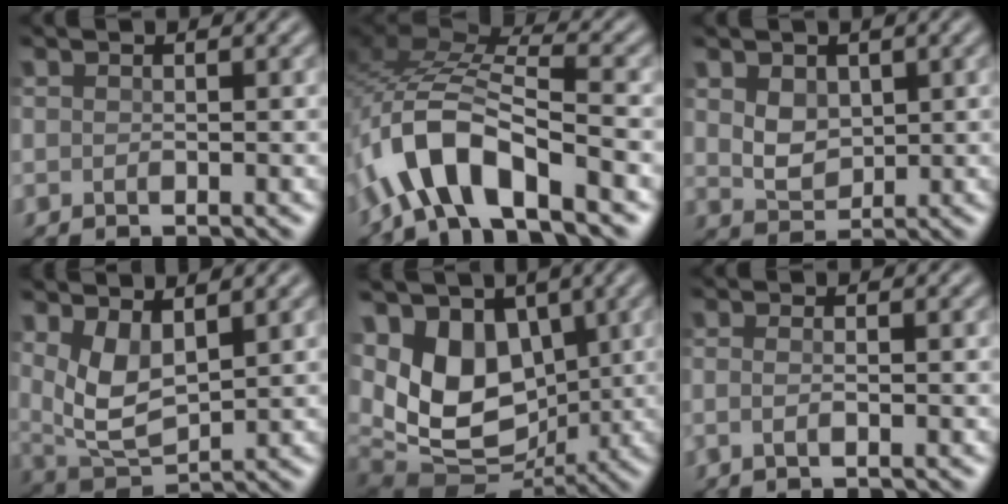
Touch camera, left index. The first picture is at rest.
{"total": 9.4, "force": [-4.8, 4.0, 7.0], "torque": [-0.127, 0.018, -0.100]}
{"total": 2.6, "force": [1.1, 1.9, 1.3], "torque": [-0.030, 0.001, 0.023]}
{"total": 4.6, "force": [1.9, 2.2, 3.5], "torque": [-0.081, -0.004, 0.046]}
{"total": 9.7, "force": [1.9, 6.7, 6.7], "torque": [-0.139, -0.005, 0.028]}
{"total": 2.0, "force": [0.1, 1.1, 1.7], "torque": [-0.012, 0.002, -0.017]}